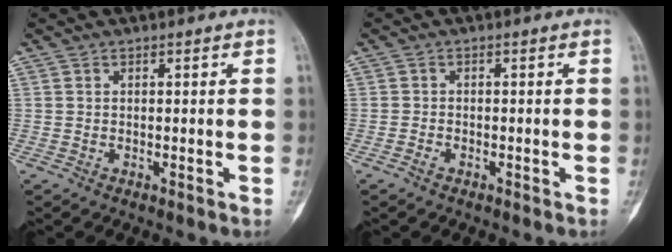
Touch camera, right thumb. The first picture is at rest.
{"total": 1.2, "force": [-0.8, 0.7, 0.5], "torque": [-0.012, 0.002, -0.017]}